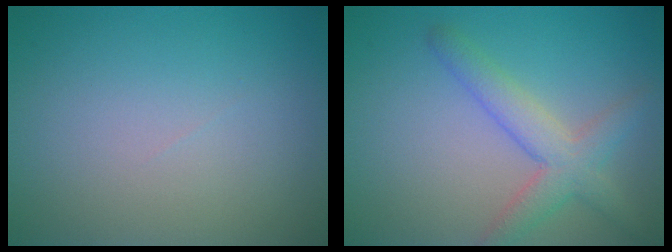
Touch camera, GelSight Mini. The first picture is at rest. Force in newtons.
{"total": 3.9, "press": 3.9, "slide": 0.2}